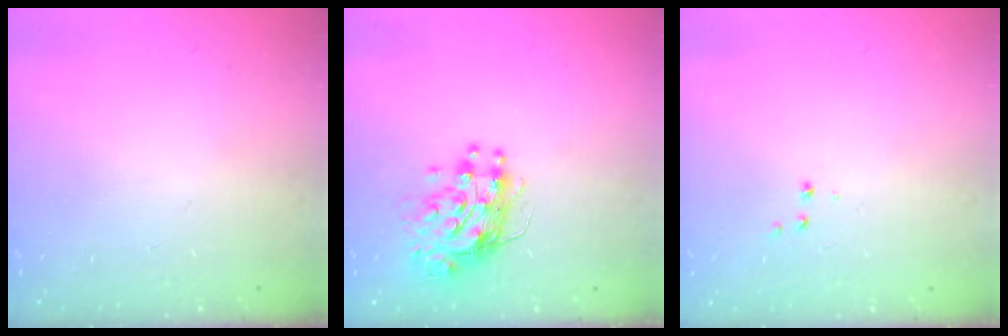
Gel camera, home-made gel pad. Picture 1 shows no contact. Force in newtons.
{"total": 9.1, "press": 9.1, "slide": 0.8}
{"total": 2.6, "press": 2.5, "slide": 0.6}